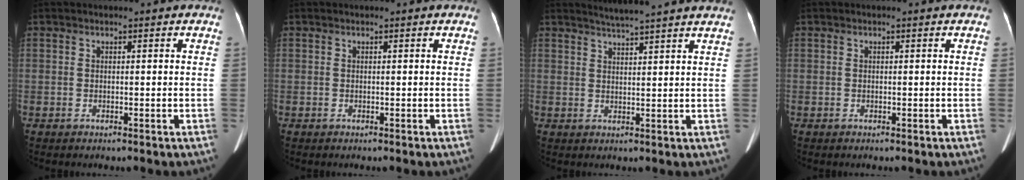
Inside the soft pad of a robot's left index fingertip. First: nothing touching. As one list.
[{"total": 0.0}, {"total": 8.5, "force": [7.8, -0.9, 3.4], "torque": [-0.055, 0.017, 0.095]}, {"total": 0.0}]